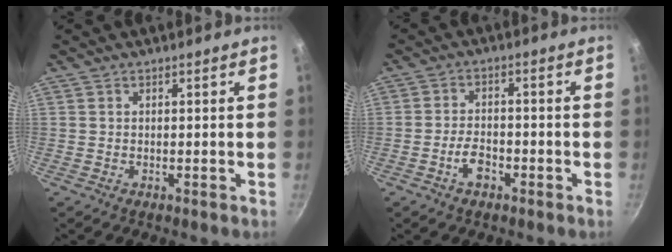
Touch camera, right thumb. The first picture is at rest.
{"total": 4.5, "force": [-2.3, 2.5, 2.9], "torque": [-0.045, 0.024, -0.041]}